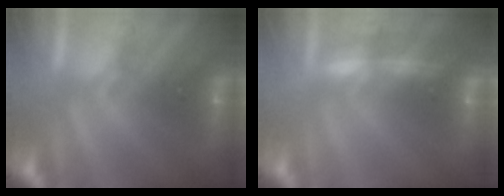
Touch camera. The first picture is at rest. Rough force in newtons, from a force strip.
{"total": 1.5}